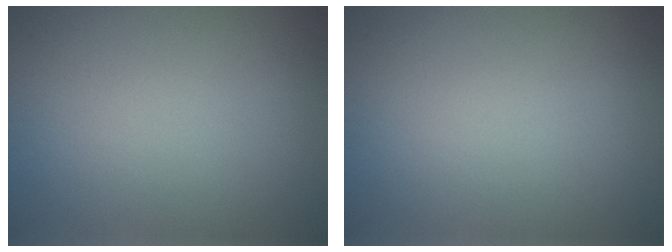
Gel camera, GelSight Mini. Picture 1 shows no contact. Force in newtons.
{"total": 0.0}